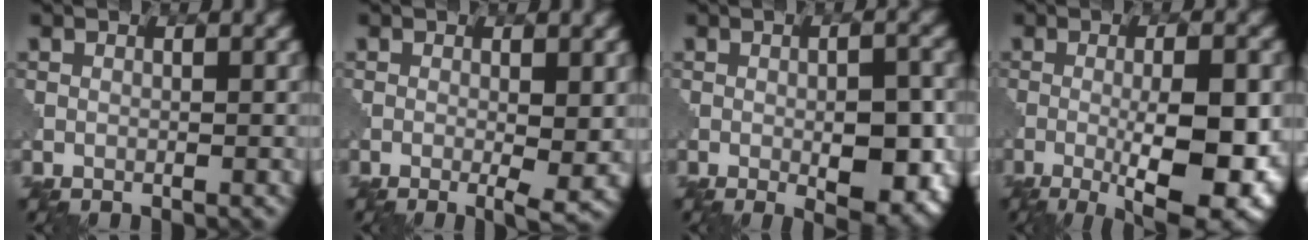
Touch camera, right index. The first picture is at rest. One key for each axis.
{"total": 3.1, "fx": -0.4, "fy": 0.7, "fz": 3.0, "tx": -0.047, "ty": -0.011, "tz": -0.007}
{"total": 5.7, "fx": -1.3, "fy": 2.0, "fz": 5.2, "tx": -0.074, "ty": -0.004, "tz": -0.015}
{"total": 10.9, "fx": -2.5, "fy": 3.1, "fz": 10.2, "tx": -0.147, "ty": -0.011, "tz": -0.032}